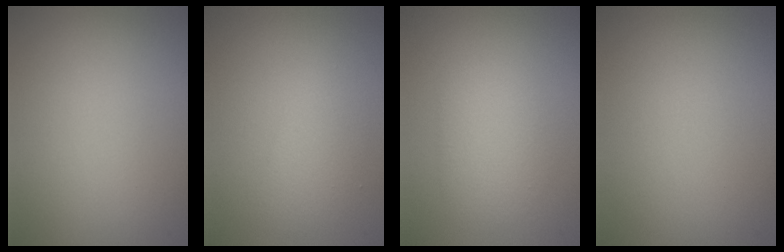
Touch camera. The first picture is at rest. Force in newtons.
{"total": 2.1, "press": 2.1, "slide": 0.1}
{"total": 2.4, "press": 2.3, "slide": 0.4}
{"total": 0.0}